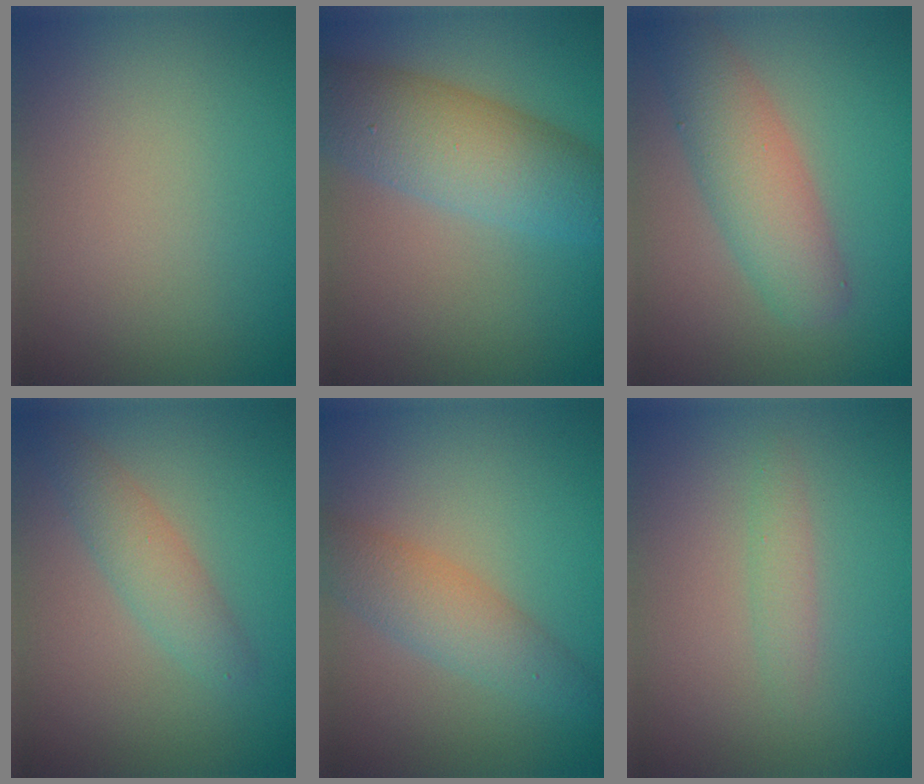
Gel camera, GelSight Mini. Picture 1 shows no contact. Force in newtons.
{"total": 6.9, "press": 6.9, "slide": 0.1}
{"total": 4.8, "press": 4.8, "slide": 0.2}
{"total": 2.5, "press": 2.5, "slide": 0.0}
{"total": 3.6, "press": 3.6, "slide": 0.1}
{"total": 1.2, "press": 1.2, "slide": 0.0}